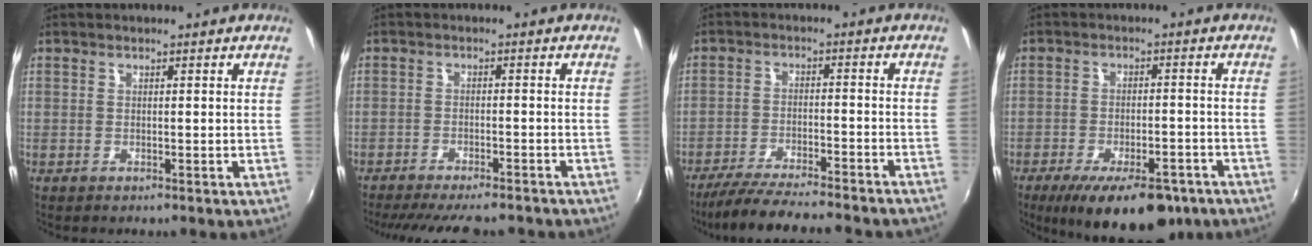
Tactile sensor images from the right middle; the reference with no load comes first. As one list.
[{"total": 13.1, "force": [-11.3, 2.7, 6.1], "torque": [-0.128, -0.030, -0.166]}, {"total": 18.0, "force": [-16.0, 1.9, 8.2], "torque": [-0.158, -0.032, -0.235]}, {"total": 15.9, "force": [-10.8, 6.1, 10.0], "torque": [-0.181, -0.027, -0.151]}]